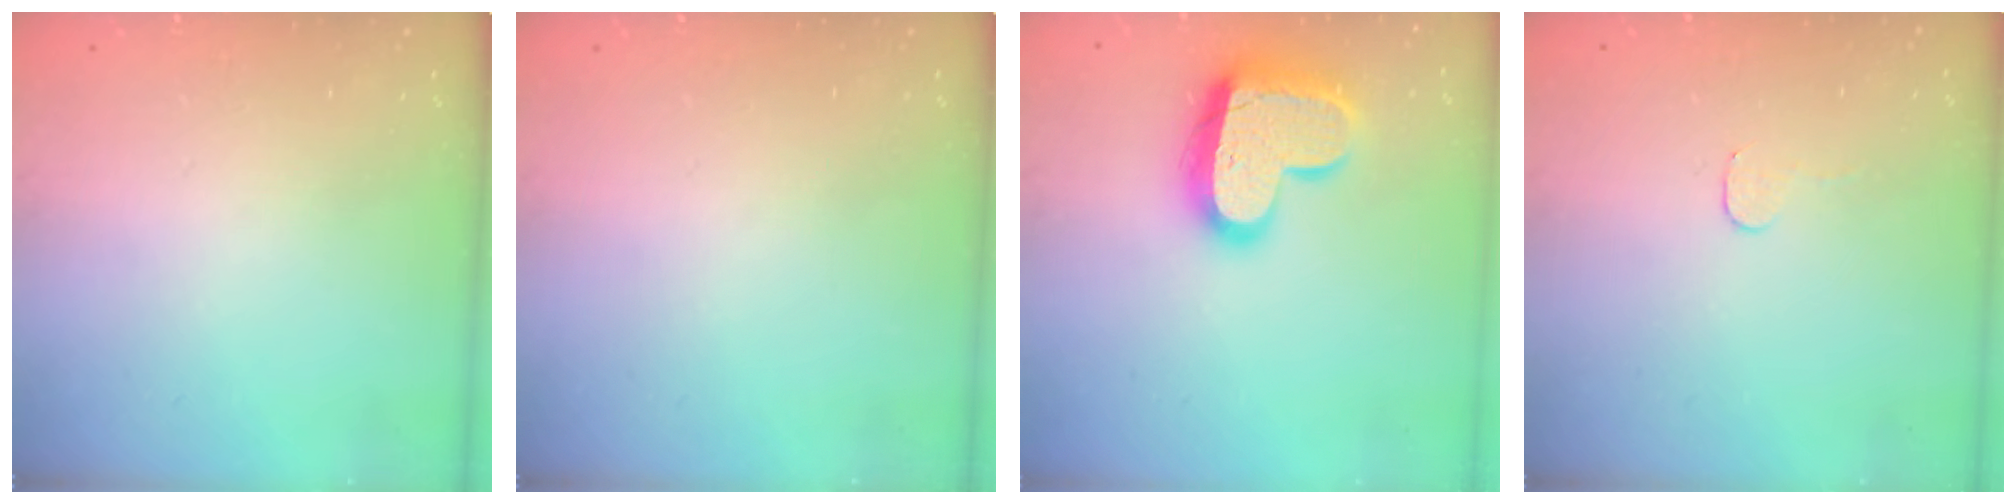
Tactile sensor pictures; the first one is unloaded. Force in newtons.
{"total": 0.0}
{"total": 18.3, "press": 18.2, "slide": 1.2}
{"total": 2.8, "press": 2.8, "slide": 0.2}